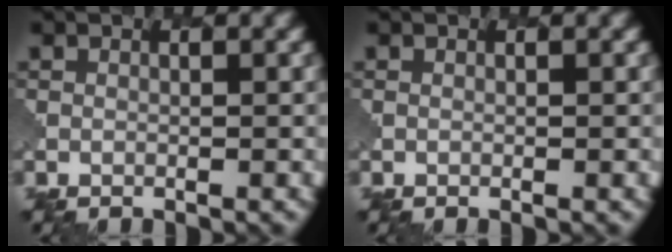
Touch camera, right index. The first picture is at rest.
{"total": 0.0}